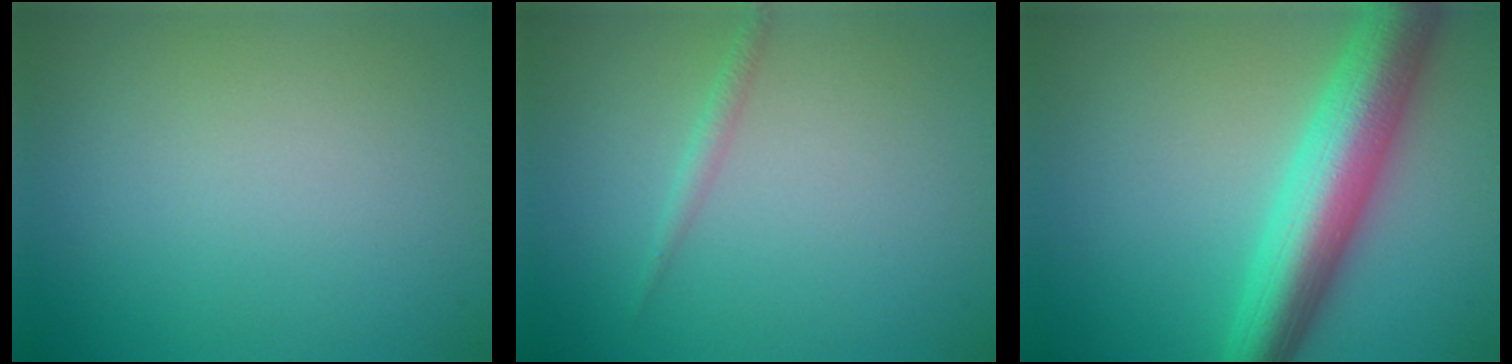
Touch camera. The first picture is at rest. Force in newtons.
{"total": 1.0, "press": 1.0, "slide": 0.1}
{"total": 8.1, "press": 8.1, "slide": 0.5}